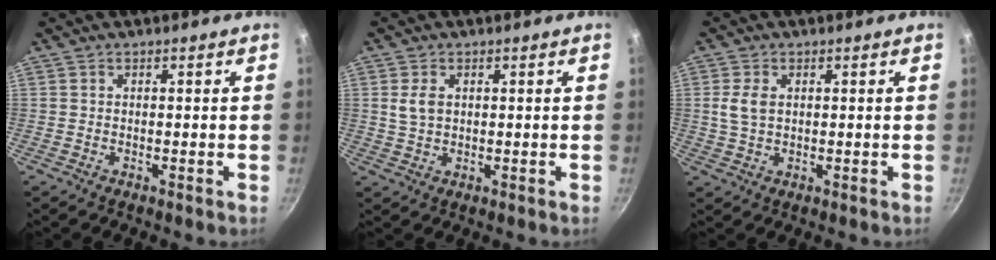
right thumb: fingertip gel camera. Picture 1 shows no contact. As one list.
[{"total": 3.6, "force": [0.9, 2.5, 2.5], "torque": [-0.044, -0.001, 0.019]}, {"total": 4.2, "force": [0.9, 2.7, 3.1], "torque": [-0.062, 0.002, 0.017]}]